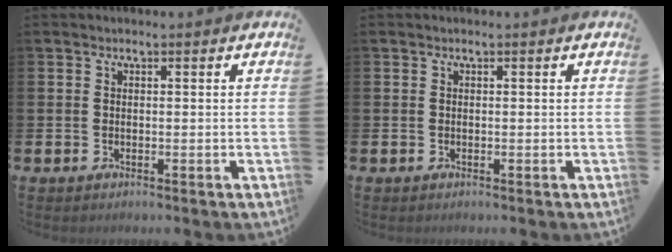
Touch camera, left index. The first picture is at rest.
{"total": 0.0}